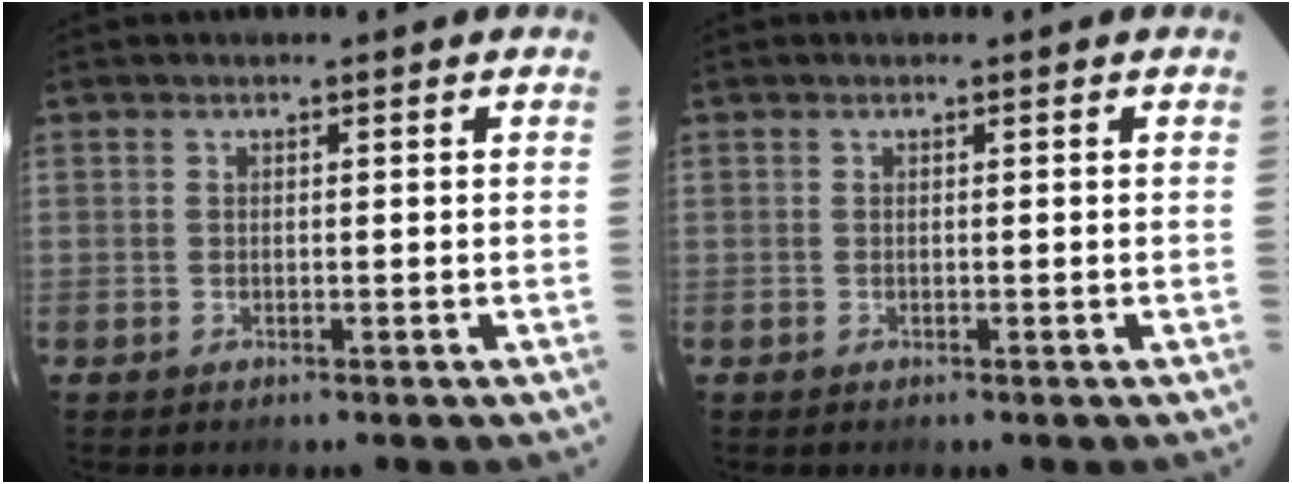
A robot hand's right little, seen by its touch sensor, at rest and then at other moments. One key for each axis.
{"total": 0.0}